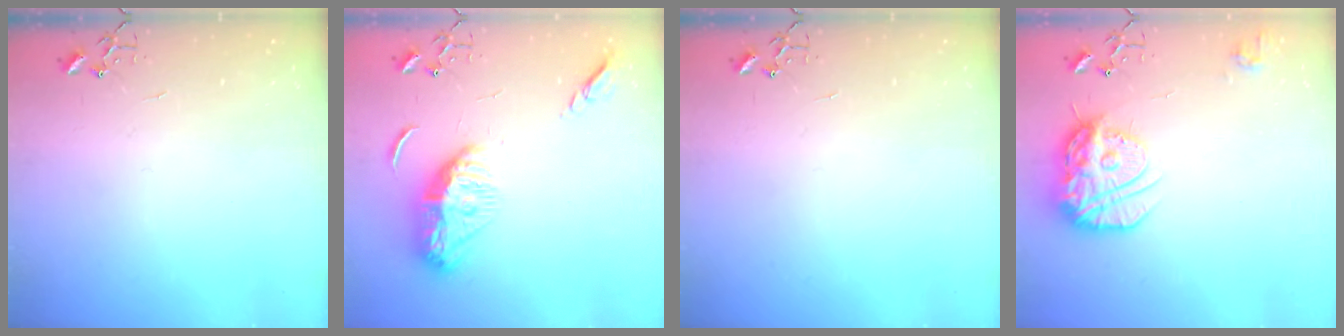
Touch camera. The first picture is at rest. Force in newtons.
{"total": 13.1, "press": 13.0, "slide": 1.1}
{"total": 0.0}
{"total": 16.5, "press": 16.4, "slide": 1.4}